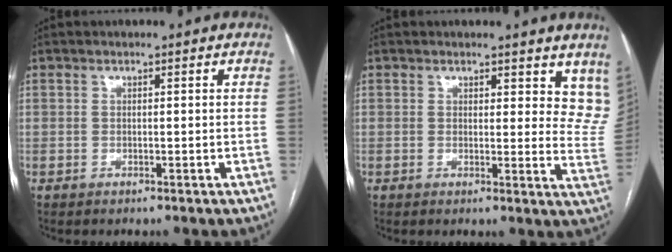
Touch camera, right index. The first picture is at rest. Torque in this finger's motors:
{"motor_torque": [-0.08, 0.12, 0.02, 0.00]}